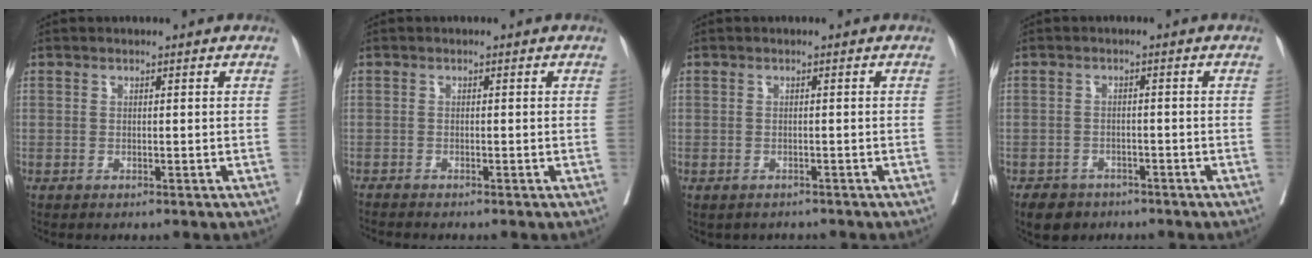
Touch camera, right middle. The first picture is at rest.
{"total": 1.9, "force": [-1.8, -0.3, 0.5], "torque": [-0.012, -0.004, -0.034]}
{"total": 3.4, "force": [-2.9, 1.6, 0.8], "torque": [-0.015, 0.003, -0.034]}
{"total": 4.5, "force": [-3.4, 2.8, 1.0], "torque": [-0.018, 0.003, -0.054]}